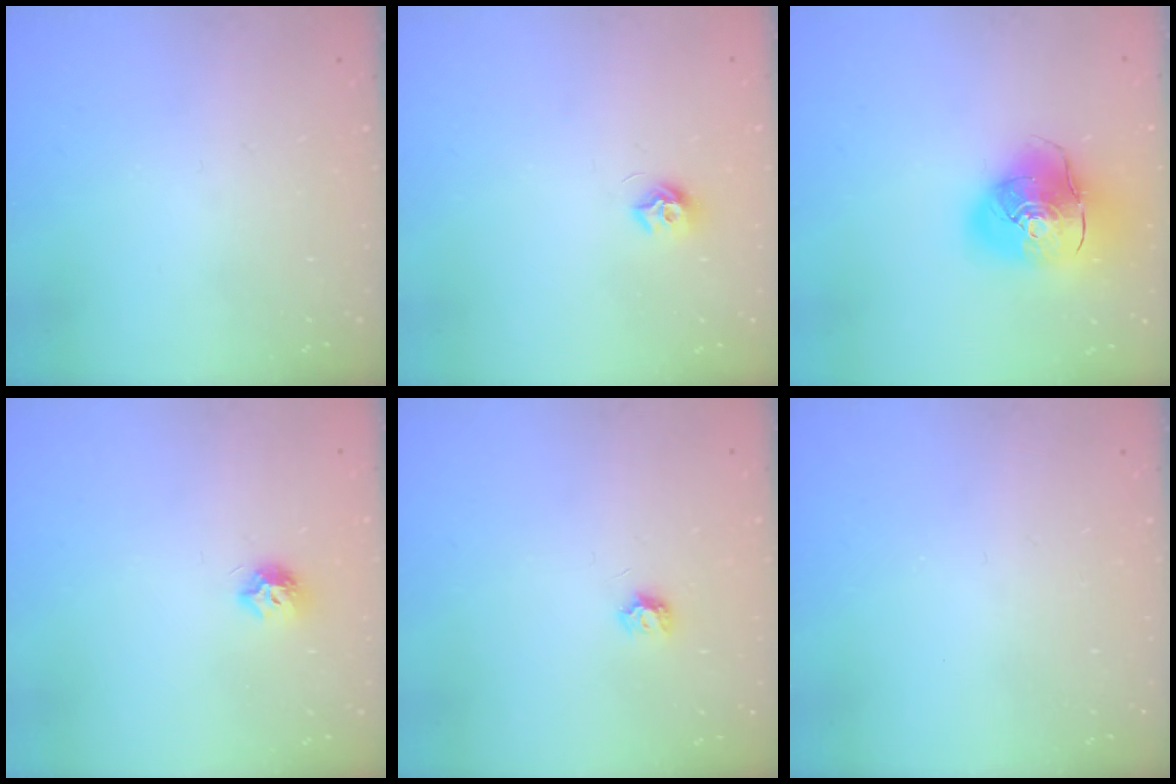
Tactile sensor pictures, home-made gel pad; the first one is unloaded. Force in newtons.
{"total": 7.6, "press": 7.6, "slide": 0.6}
{"total": 17.0, "press": 16.8, "slide": 2.6}
{"total": 7.1, "press": 7.1, "slide": 0.2}
{"total": 5.3, "press": 5.2, "slide": 0.4}
{"total": 0.0}